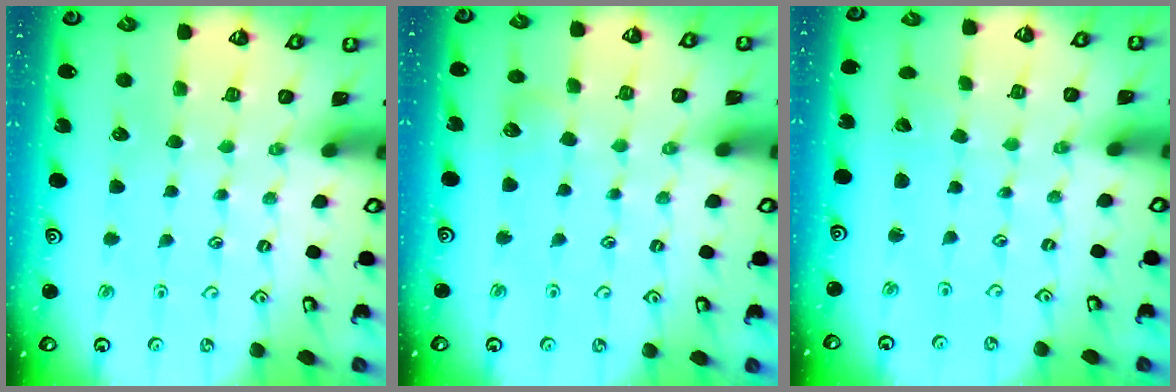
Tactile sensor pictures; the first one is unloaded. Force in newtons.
{"total": 5.0, "press": 4.9, "slide": 0.7}
{"total": 0.9, "press": 0.9, "slide": 0.1}